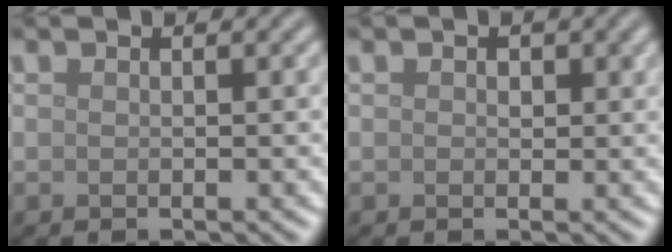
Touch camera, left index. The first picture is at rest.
{"total": 0.9, "force": [0.3, 0.7, 0.5], "torque": [-0.004, -0.003, 0.003]}